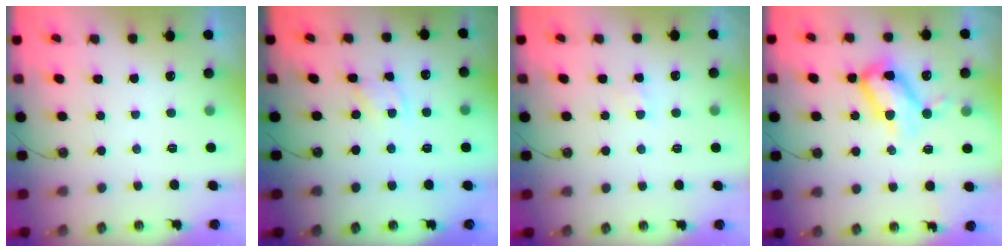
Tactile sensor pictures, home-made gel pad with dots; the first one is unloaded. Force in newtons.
{"total": 2.9, "press": 2.8, "slide": 0.5}
{"total": 3.1, "press": 3.1, "slide": 0.5}
{"total": 14.1, "press": 14.0, "slide": 1.1}